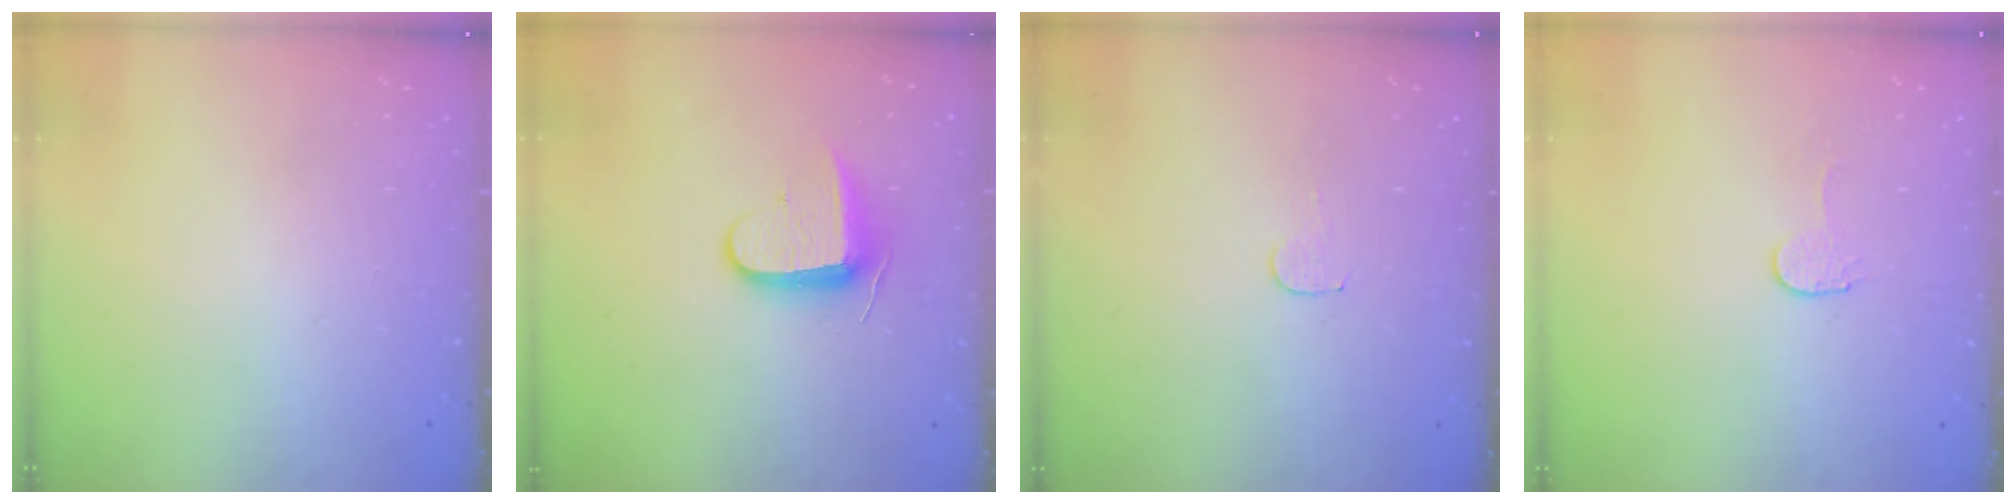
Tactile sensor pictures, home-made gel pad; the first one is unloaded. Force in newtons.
{"total": 8.9, "press": 8.9, "slide": 0.9}
{"total": 3.4, "press": 3.4, "slide": 0.3}
{"total": 2.9, "press": 2.9, "slide": 0.3}